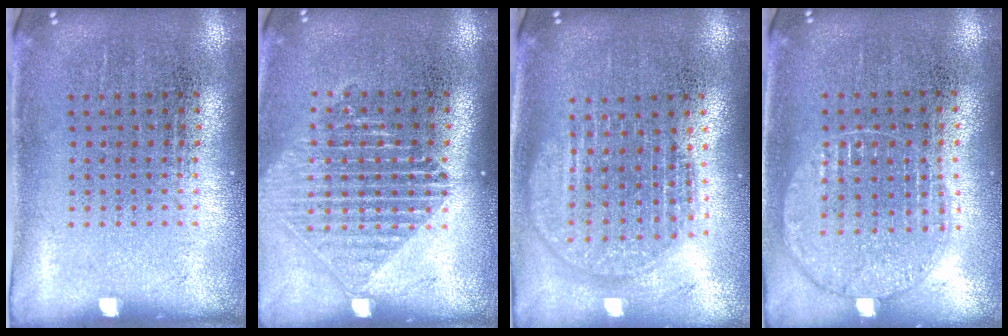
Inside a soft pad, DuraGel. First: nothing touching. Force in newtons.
{"total": 1.6, "press": 1.4, "slide": 0.7}
{"total": 1.8, "press": 1.6, "slide": 0.9}
{"total": 1.0, "press": 1.0, "slide": 0.1}